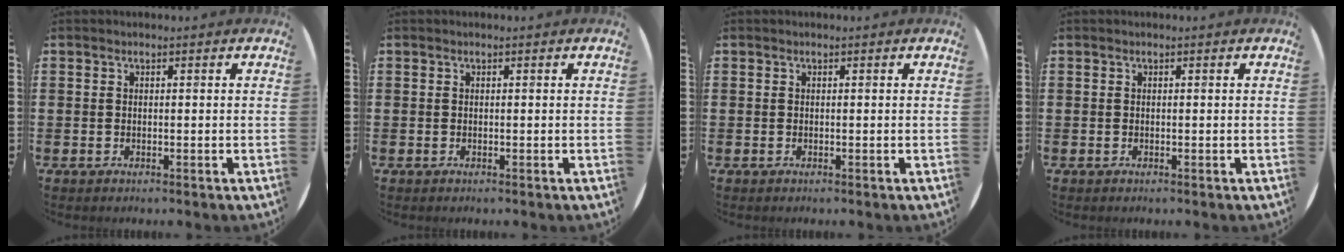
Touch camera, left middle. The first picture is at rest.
{"total": 0.0}
{"total": 0.0}
{"total": 0.0}